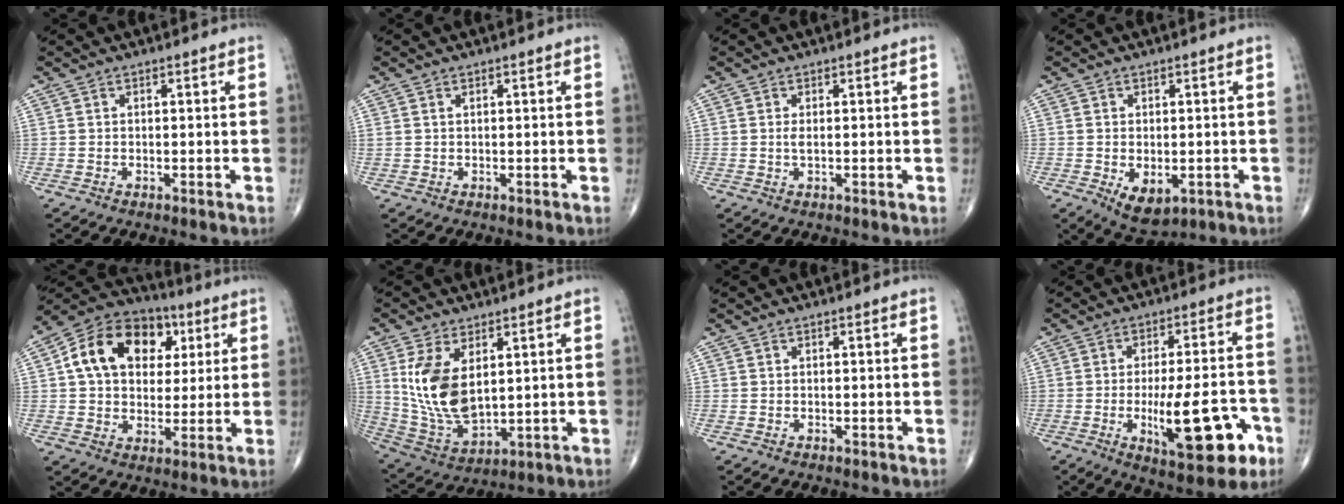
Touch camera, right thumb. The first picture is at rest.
{"total": 0.7, "force": [0.3, 0.4, 0.4], "torque": [-0.009, 0.006, 0.008]}
{"total": 1.2, "force": [0.1, 0.3, 1.2], "torque": [-0.027, -0.002, 0.002]}
{"total": 6.3, "force": [-1.8, 3.7, 4.8], "torque": [-0.071, -0.008, -0.016]}
{"total": 17.9, "force": [4.6, 13.0, 11.3], "torque": [-0.165, 0.012, 0.071]}
{"total": 13.9, "force": [3.5, 7.6, 11.1], "torque": [-0.207, -0.020, 0.088]}
{"total": 0.0}
{"total": 16.5, "force": [-5.3, 5.5, 14.6], "torque": [-0.207, 0.013, -0.069]}